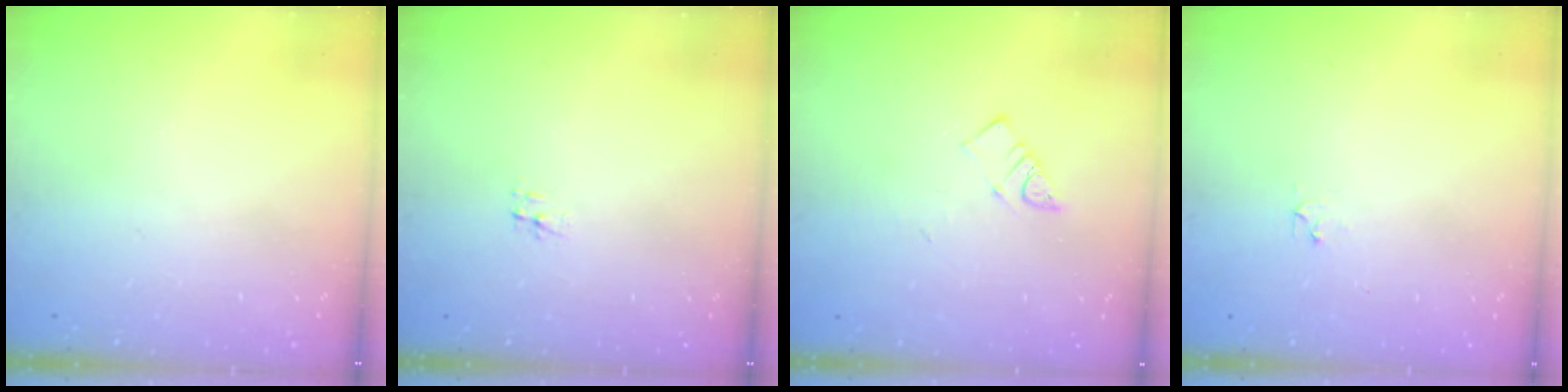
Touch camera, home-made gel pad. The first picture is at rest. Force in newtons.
{"total": 2.3, "press": 2.3, "slide": 0.3}
{"total": 3.7, "press": 3.7, "slide": 0.4}
{"total": 1.9, "press": 1.9, "slide": 0.2}